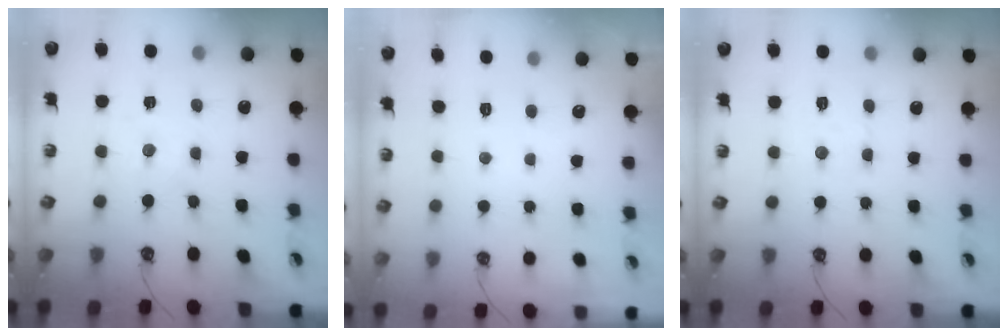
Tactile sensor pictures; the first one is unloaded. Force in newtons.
{"total": 0.0}
{"total": 1.5, "press": 1.4, "slide": 0.6}